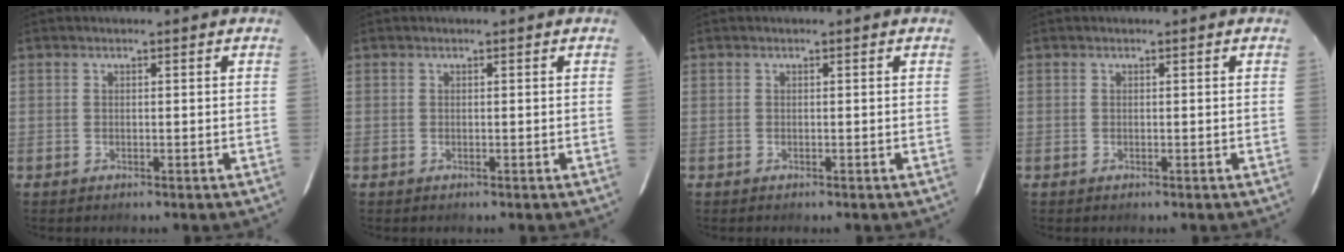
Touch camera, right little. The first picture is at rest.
{"total": 0.0}
{"total": 0.0}
{"total": 0.0}